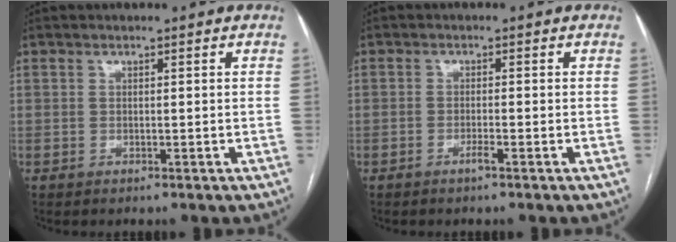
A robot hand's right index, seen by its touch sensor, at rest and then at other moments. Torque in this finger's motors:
{"motor_torque": [-0.03, -0.01, 0.02, 0.01]}